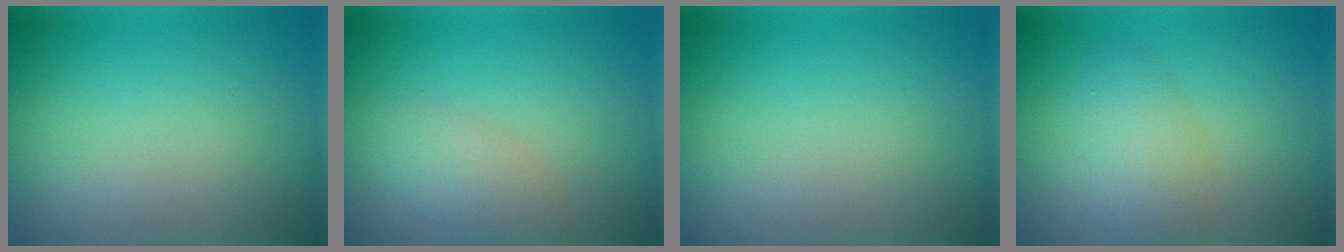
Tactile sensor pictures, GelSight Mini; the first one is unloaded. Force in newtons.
{"total": 2.7, "press": 2.7, "slide": 0.1}
{"total": 0.0}
{"total": 3.2, "press": 3.2, "slide": 0.2}